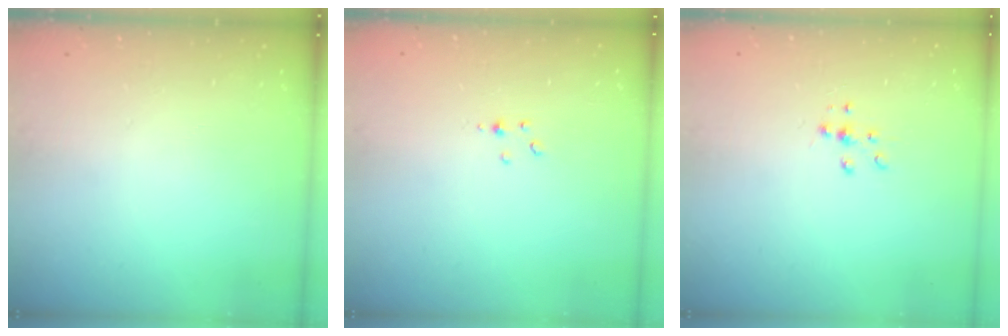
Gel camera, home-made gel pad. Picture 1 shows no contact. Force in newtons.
{"total": 2.5, "press": 2.5, "slide": 0.3}
{"total": 7.2, "press": 7.1, "slide": 0.7}